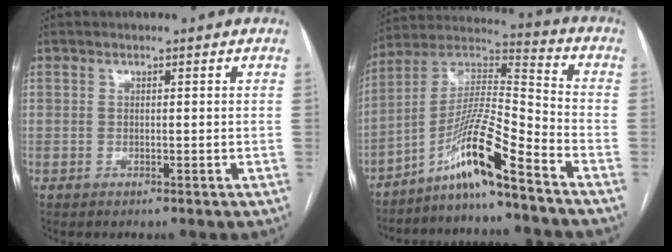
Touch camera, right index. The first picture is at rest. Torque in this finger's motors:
{"motor_torque": [1.27, -0.50, 0.67, 0.16]}